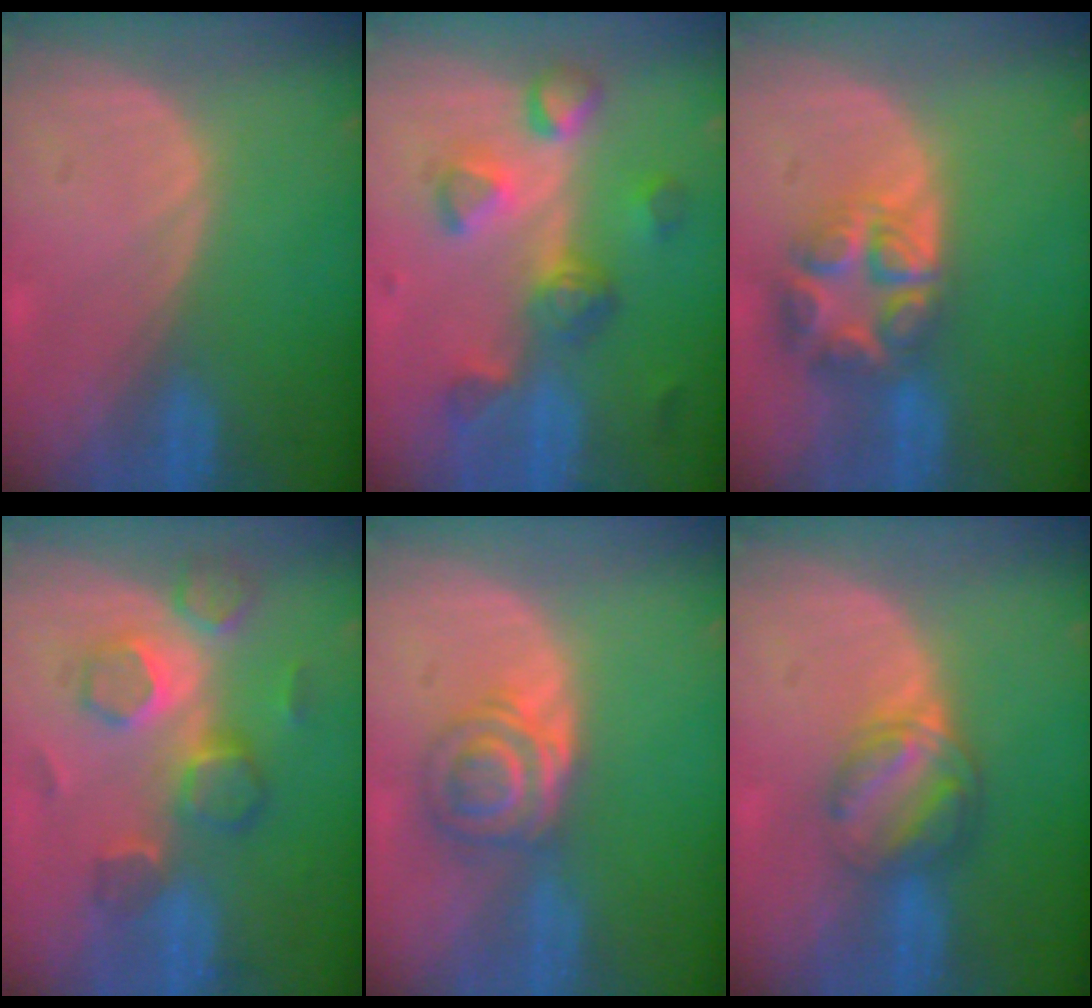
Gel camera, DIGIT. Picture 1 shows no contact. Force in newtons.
{"total": 8.2, "press": 7.7, "slide": 2.7}
{"total": 8.0, "press": 7.0, "slide": 3.8}
{"total": 8.9, "press": 7.8, "slide": 4.3}
{"total": 5.9, "press": 5.5, "slide": 2.2}
{"total": 6.2, "press": 5.3, "slide": 3.2}